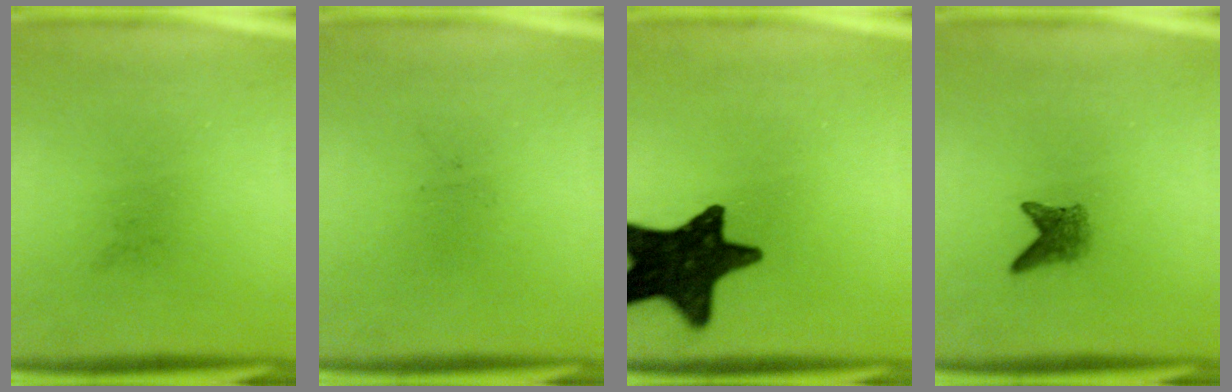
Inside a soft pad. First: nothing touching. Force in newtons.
{"total": 0.0}
{"total": 16.0}
{"total": 2.4}